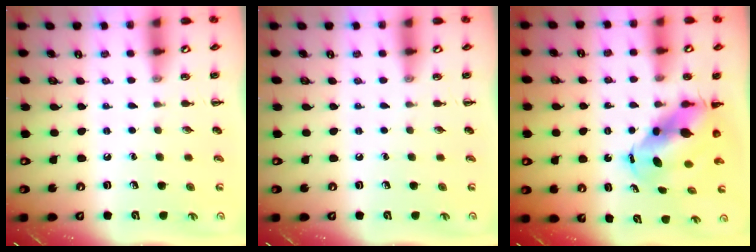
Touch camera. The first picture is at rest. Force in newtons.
{"total": 0.0}
{"total": 8.0, "press": 7.7, "slide": 2.1}